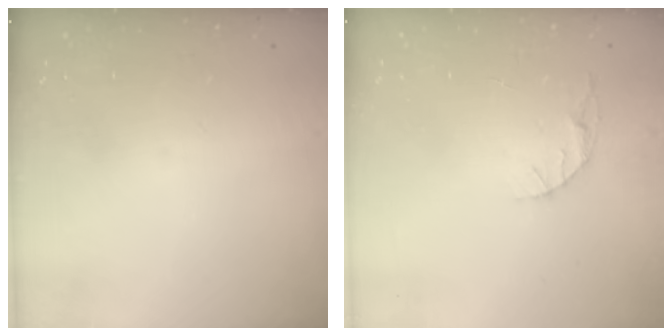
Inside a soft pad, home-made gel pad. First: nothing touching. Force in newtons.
{"total": 3.5, "press": 3.5, "slide": 0.4}